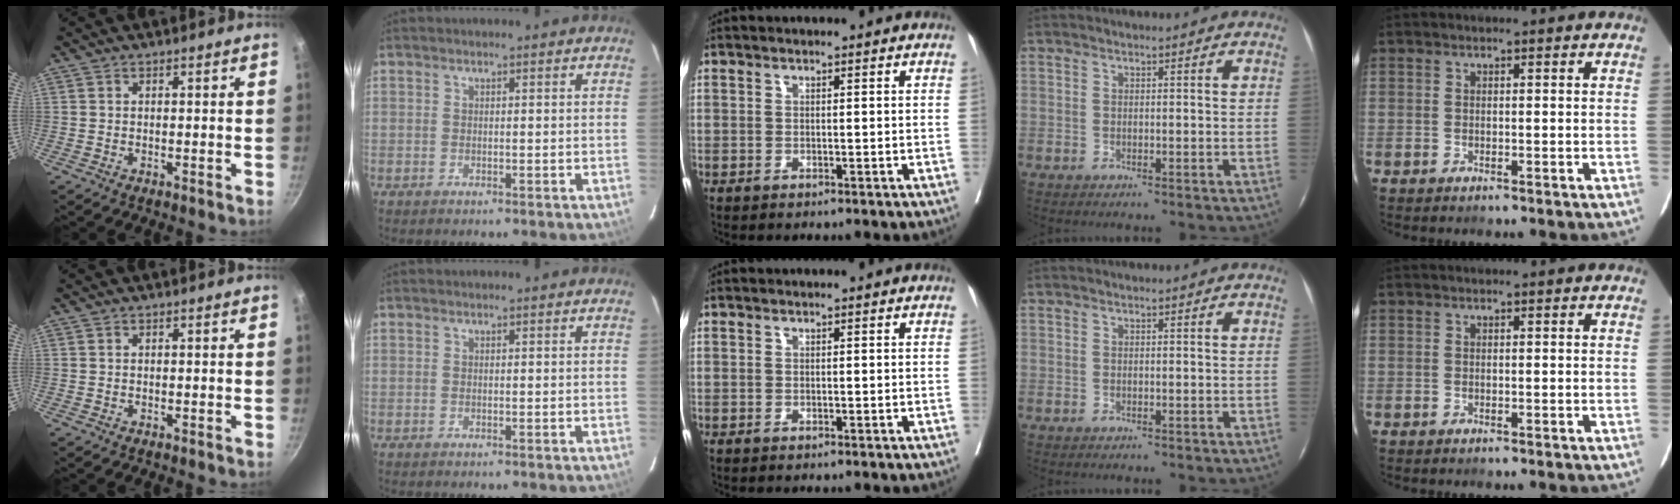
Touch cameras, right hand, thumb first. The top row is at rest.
{}